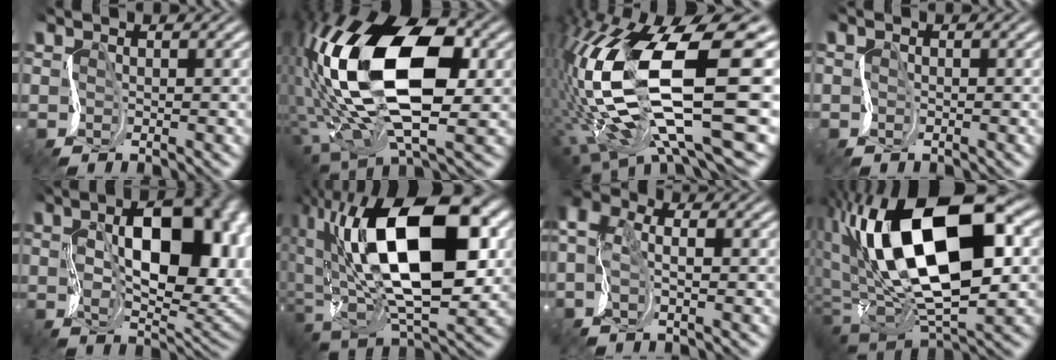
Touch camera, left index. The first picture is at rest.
{"total": 12.3, "force": [1.1, 6.8, 10.3], "torque": [-0.221, 0.002, 0.021]}
{"total": 13.9, "force": [-0.8, 5.7, 12.7], "torque": [-0.290, 0.010, -0.004]}
{"total": 0.8, "force": [-0.3, -0.1, -0.7], "torque": [0.001, 0.002, -0.009]}
{"total": 11.2, "force": [2.3, 5.8, 9.3], "torque": [-0.144, 0.016, 0.043]}
{"total": 14.9, "force": [2.2, 8.8, 11.9], "torque": [-0.236, 0.005, 0.030]}
{"total": 2.5, "force": [0.1, 1.4, 2.1], "torque": [-0.085, 0.020, 0.000]}
{"total": 14.2, "force": [3.3, 7.7, 11.5], "torque": [-0.241, 0.004, 0.066]}